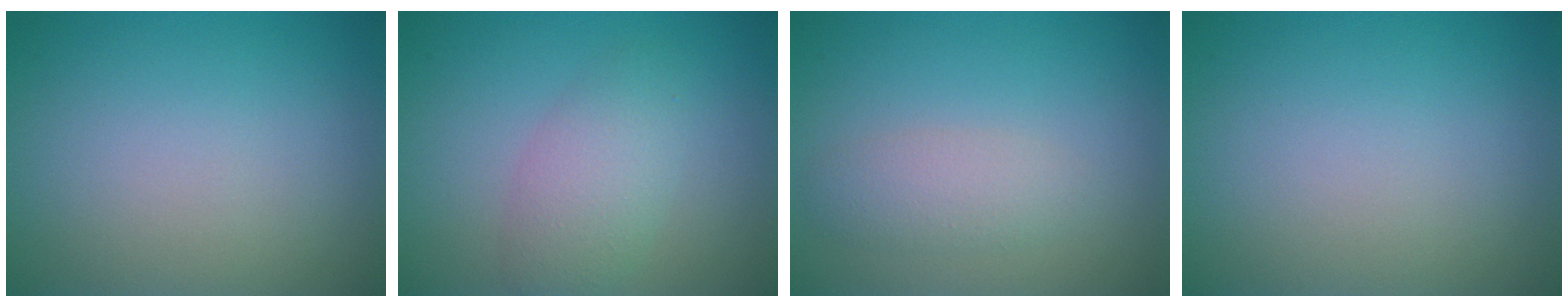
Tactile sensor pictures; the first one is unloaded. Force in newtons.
{"total": 3.3, "press": 3.3, "slide": 0.1}
{"total": 2.1, "press": 2.1, "slide": 0.1}
{"total": 0.0}